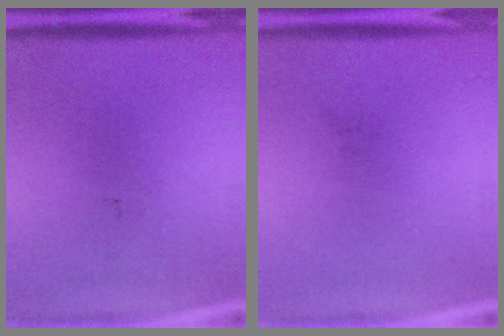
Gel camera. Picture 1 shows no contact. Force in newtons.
{"total": 0.0}